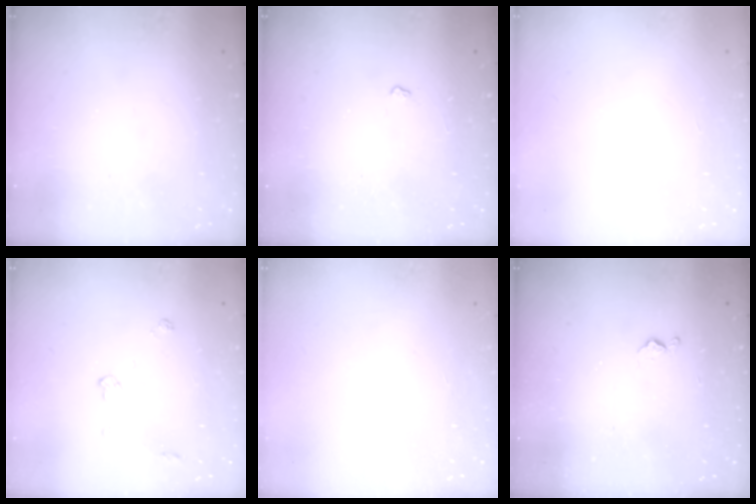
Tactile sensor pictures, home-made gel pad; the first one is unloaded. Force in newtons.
{"total": 2.4, "press": 2.3, "slide": 0.4}
{"total": 0.0}
{"total": 4.7, "press": 4.7, "slide": 0.7}
{"total": 0.0}
{"total": 3.8, "press": 3.8, "slide": 0.3}